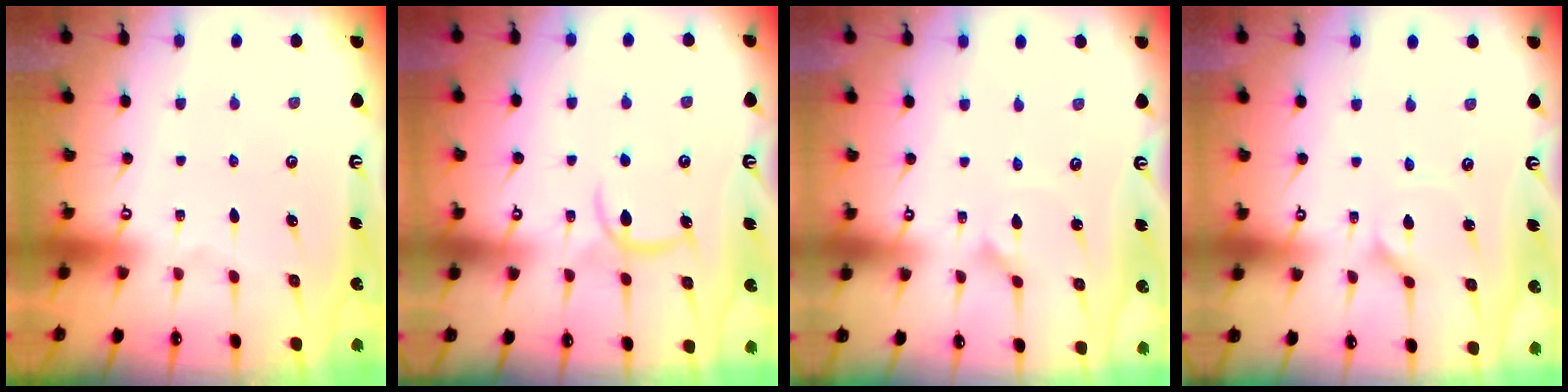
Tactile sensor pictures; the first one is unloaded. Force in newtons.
{"total": 7.5, "press": 7.4, "slide": 0.7}
{"total": 1.1, "press": 1.1, "slide": 0.2}
{"total": 1.1, "press": 1.1, "slide": 0.2}